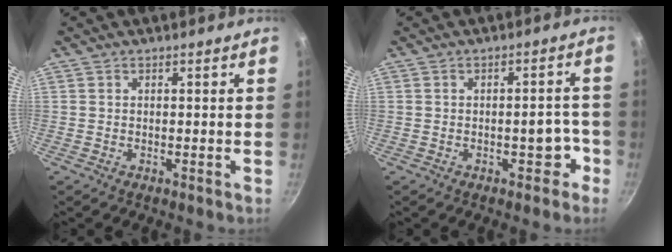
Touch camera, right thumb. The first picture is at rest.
{"total": 4.6, "force": [-2.1, 2.4, 3.3], "torque": [-0.006, 0.031, -0.026]}